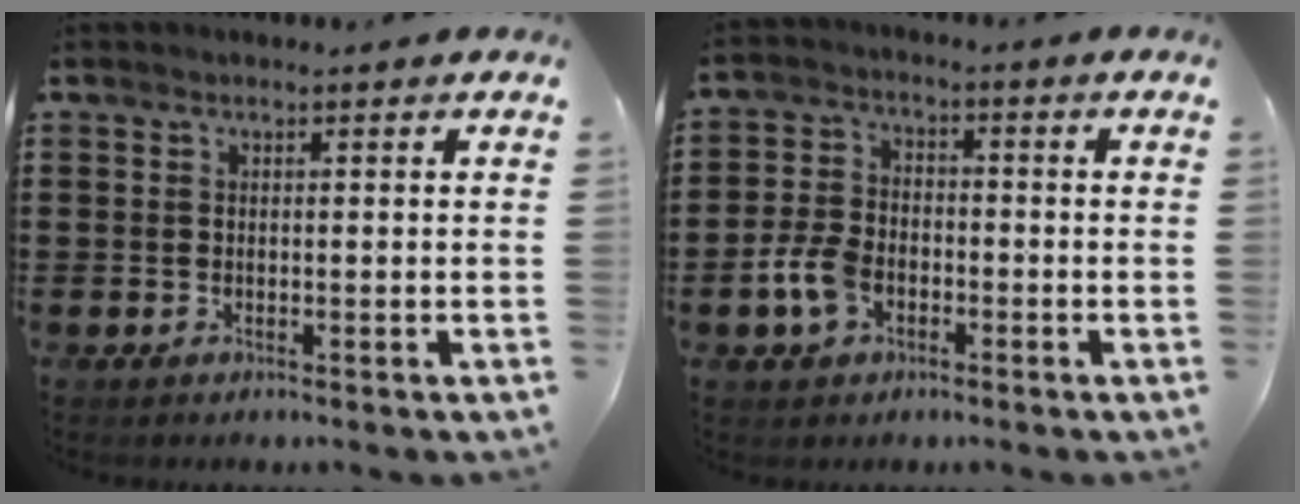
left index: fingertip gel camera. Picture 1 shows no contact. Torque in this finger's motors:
{"motor_torque": [1.25, 0.86, 0.42, 0.10]}